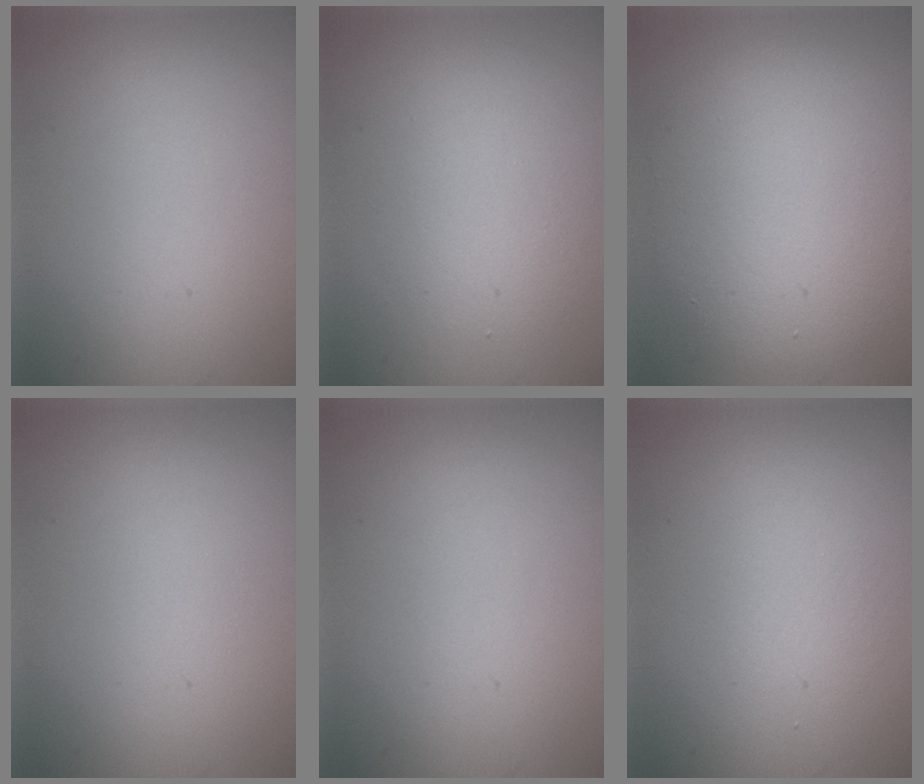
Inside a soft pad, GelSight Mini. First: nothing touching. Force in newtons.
{"total": 3.5, "press": 3.5, "slide": 0.1}
{"total": 9.8, "press": 9.8, "slide": 0.7}
{"total": 0.0}
{"total": 0.0}
{"total": 1.5, "press": 1.5, "slide": 0.1}